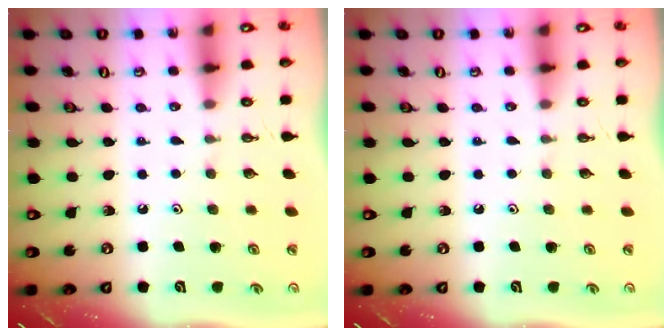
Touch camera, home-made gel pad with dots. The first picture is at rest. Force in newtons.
{"total": 0.0}